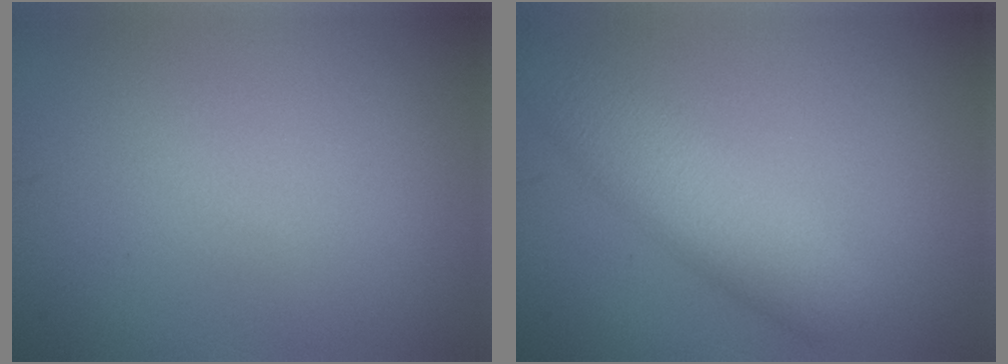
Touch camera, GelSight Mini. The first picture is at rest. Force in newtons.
{"total": 5.0, "press": 5.0, "slide": 0.1}